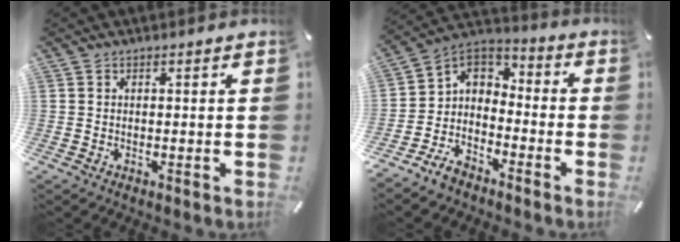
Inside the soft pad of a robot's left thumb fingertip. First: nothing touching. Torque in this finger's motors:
{"motor_torque": [0.77, 1.69, 0.03, 0.20, 0.15]}